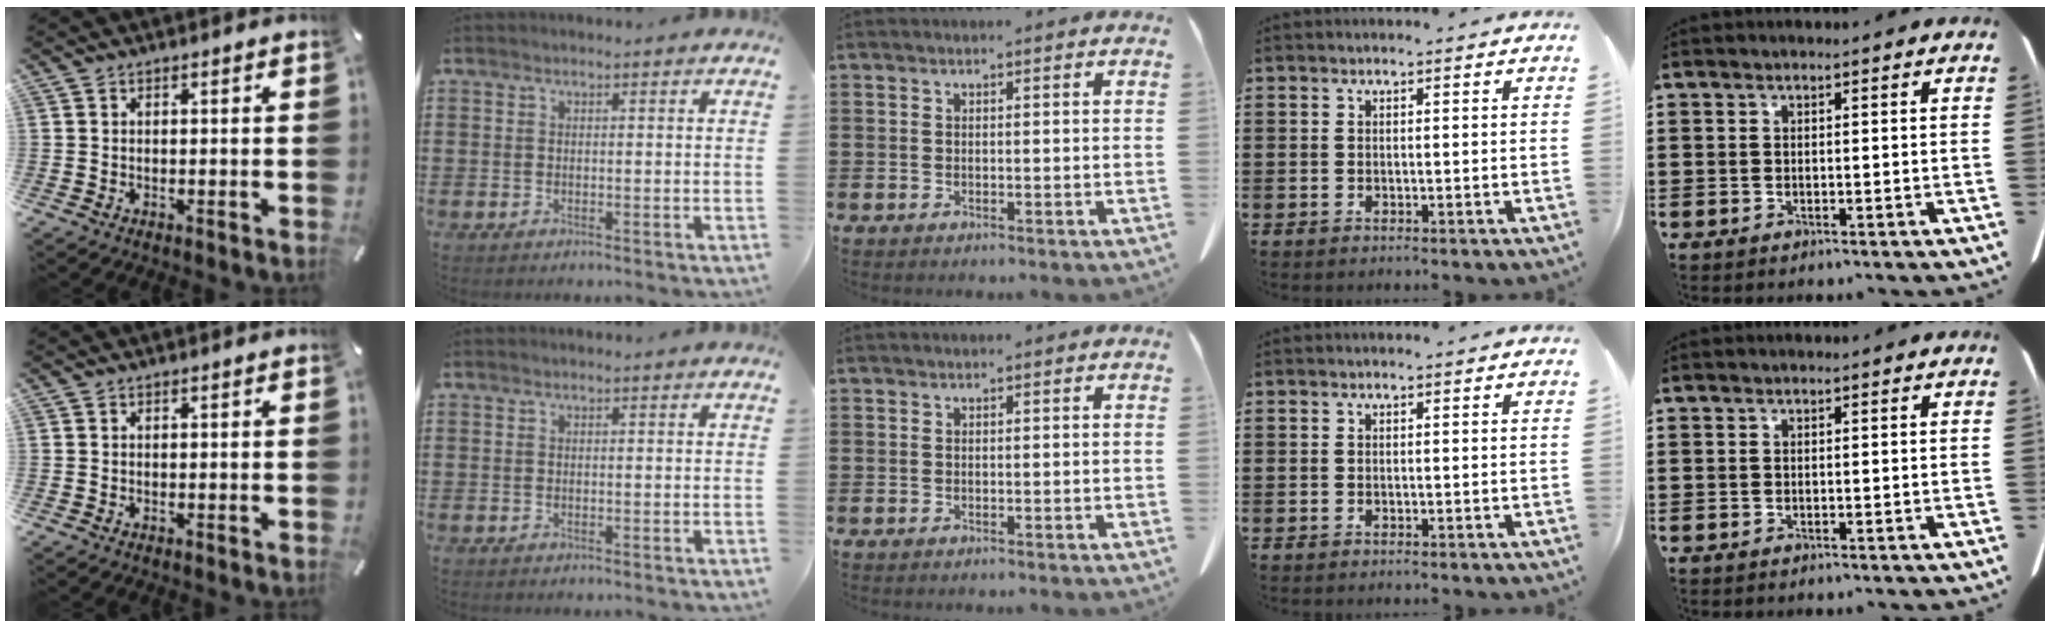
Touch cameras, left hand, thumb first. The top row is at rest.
{}